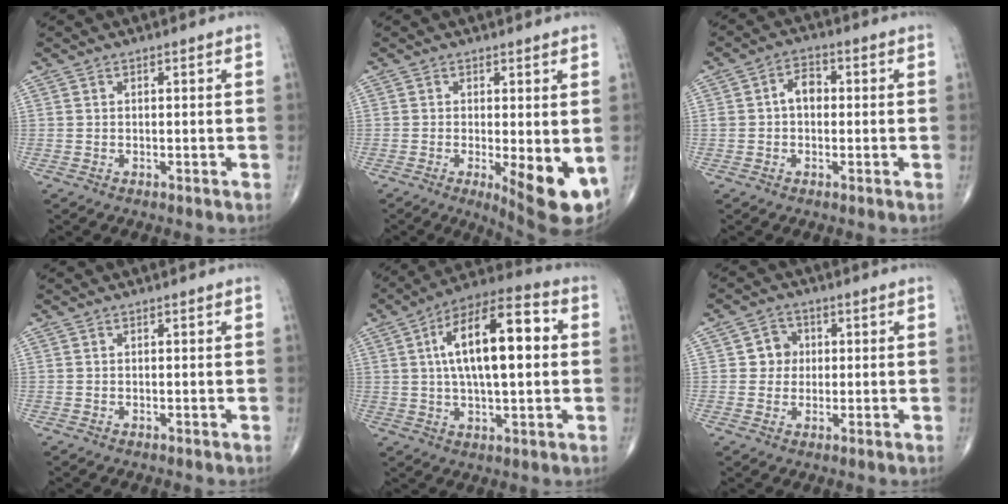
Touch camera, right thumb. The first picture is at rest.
{"total": 9.7, "force": [-2.2, 3.0, 8.9], "torque": [-0.115, -0.021, -0.023]}
{"total": 4.4, "force": [0.1, 3.0, 3.1], "torque": [-0.046, 0.019, -0.004]}
{"total": 0.0}
{"total": 18.1, "force": [2.8, 7.2, 16.4], "torque": [-0.264, 0.024, 0.039]}
{"total": 4.4, "force": [0.6, 4.1, 1.4], "torque": [0.008, 0.006, 0.002]}